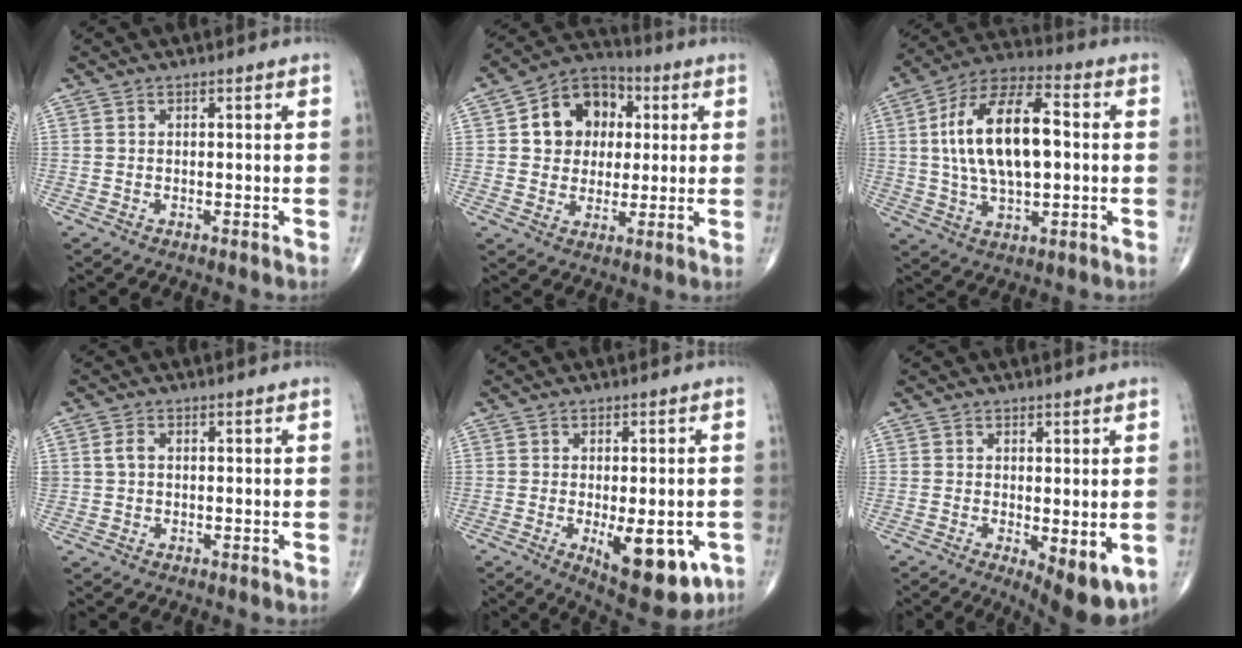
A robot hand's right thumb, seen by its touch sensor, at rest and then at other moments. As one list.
[{"total": 13.0, "force": [2.7, 10.5, 7.1], "torque": [-0.070, 0.009, 0.039]}, {"total": 18.5, "force": [1.5, 8.9, 16.1], "torque": [-0.287, 0.025, 0.021]}, {"total": 2.0, "force": [0.3, 1.5, 1.4], "torque": [-0.027, 0.005, 0.005]}, {"total": 13.2, "force": [-4.1, 5.6, 11.2], "torque": [-0.135, -0.011, -0.041]}, {"total": 8.2, "force": [-2.1, 2.9, 7.4], "torque": [-0.098, -0.022, -0.025]}]